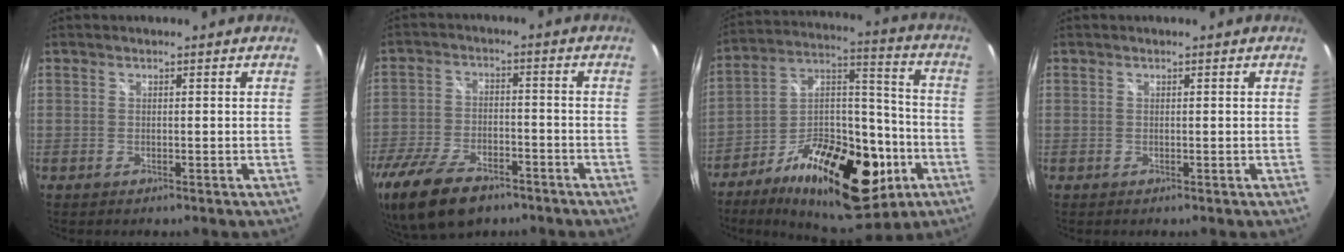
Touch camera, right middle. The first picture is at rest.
{"total": 16.6, "force": [-11.1, 7.7, 9.5], "torque": [-0.223, -0.036, -0.194]}
{"total": 21.5, "force": [-9.7, 11.9, 15.0], "torque": [-0.264, 0.013, -0.138]}
{"total": 0.0}